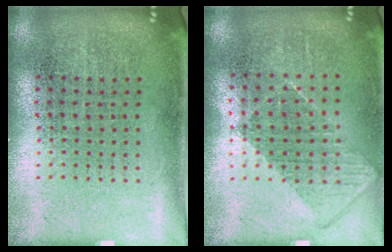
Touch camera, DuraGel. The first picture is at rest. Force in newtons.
{"total": 0.9, "press": 0.7, "slide": 0.4}